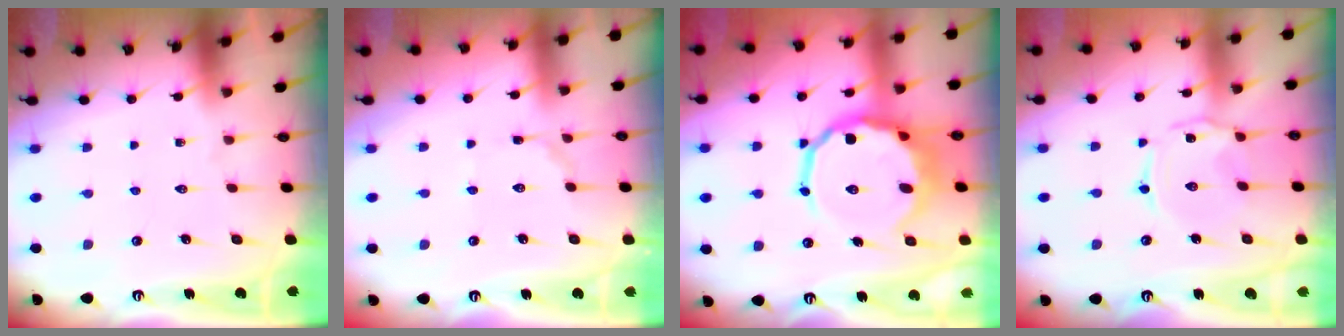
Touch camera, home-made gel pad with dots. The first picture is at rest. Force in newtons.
{"total": 3.0, "press": 2.9, "slide": 0.3}
{"total": 13.1, "press": 12.7, "slide": 3.3}
{"total": 1.7, "press": 1.7, "slide": 0.4}